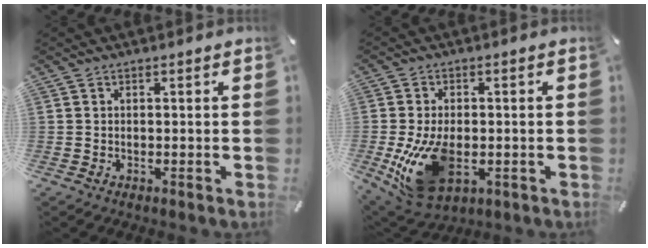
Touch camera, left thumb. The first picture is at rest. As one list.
[{"total": 15.1, "force": [-2.9, 9.5, 11.4], "torque": [-0.232, -0.012, -0.046]}]